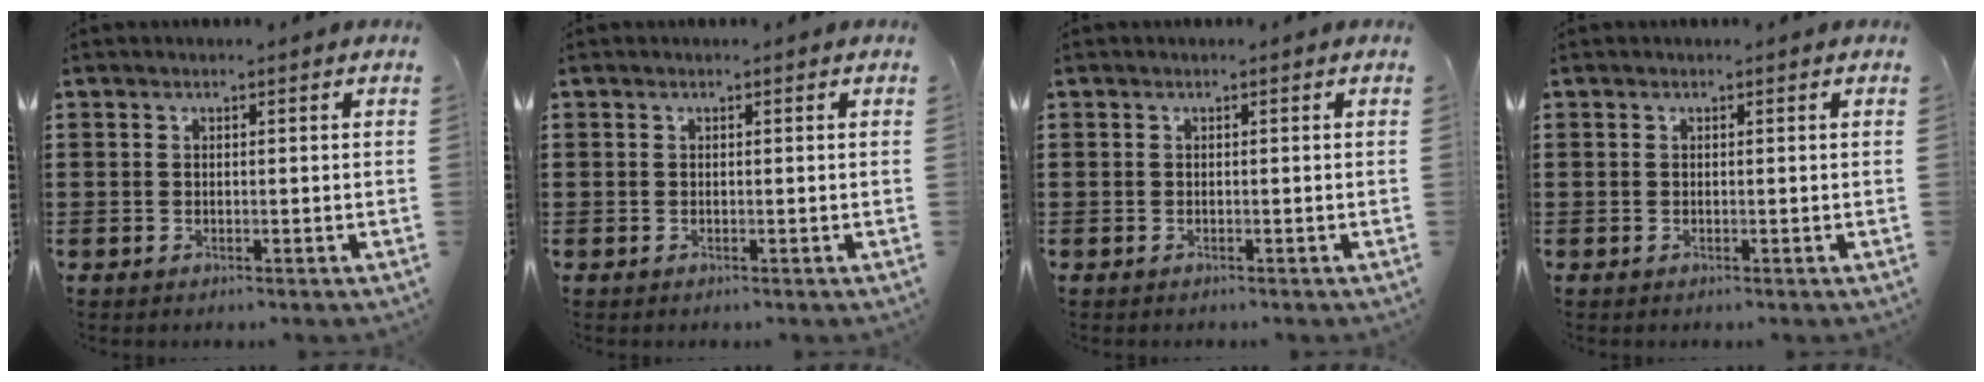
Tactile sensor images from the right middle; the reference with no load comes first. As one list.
[{"total": 0.0}, {"total": 0.0}, {"total": 0.0}]